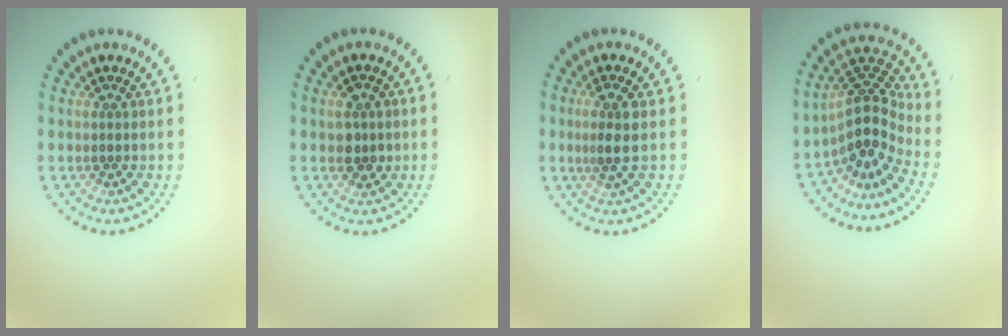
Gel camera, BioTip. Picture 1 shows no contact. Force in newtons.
{"total": 2.2, "press": 2.1, "slide": 0.2}
{"total": 2.1, "press": 1.9, "slide": 0.9}
{"total": 4.5, "press": 3.2, "slide": 3.2}